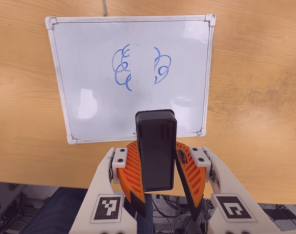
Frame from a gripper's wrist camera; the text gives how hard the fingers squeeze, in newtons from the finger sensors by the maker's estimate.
{"total": 7.1, "left": 8.1, "right": 6.0}